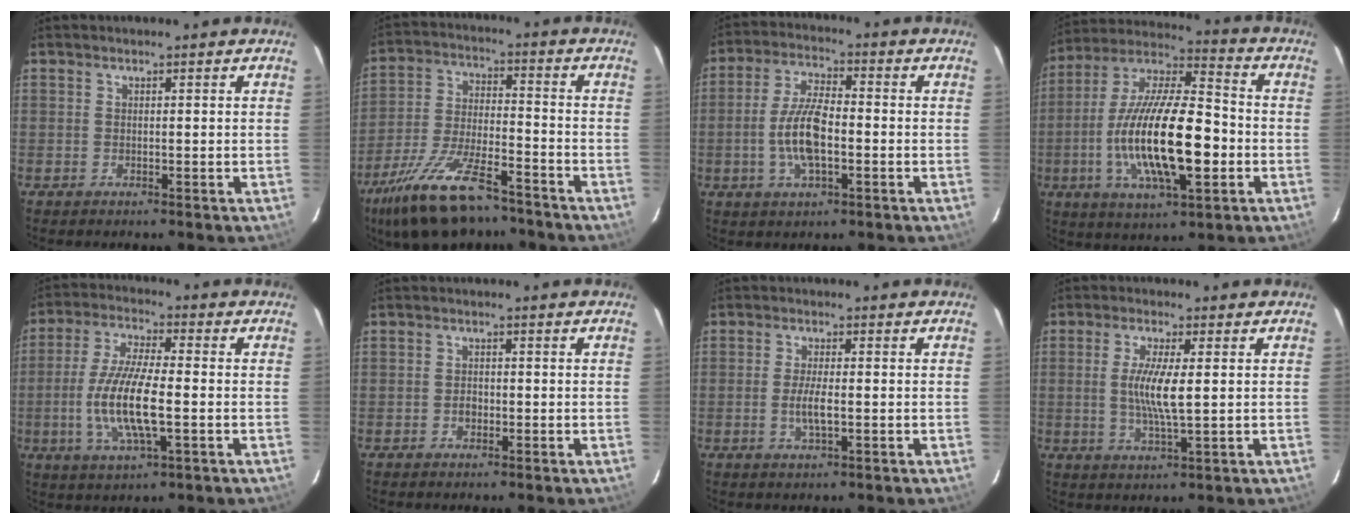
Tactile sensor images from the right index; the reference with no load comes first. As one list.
[{"total": 17.9, "force": [-13.0, 6.0, 10.7], "torque": [-0.222, -0.028, -0.227]}, {"total": 9.7, "force": [-2.1, 3.6, 8.7], "torque": [-0.179, 0.005, -0.040]}, {"total": 21.3, "force": [-4.5, 6.5, 19.8], "torque": [-0.380, -0.009, -0.084]}, {"total": 12.7, "force": [-2.5, 3.1, 12.0], "torque": [-0.248, -0.005, -0.050]}, {"total": 1.8, "force": [-0.6, 1.4, 0.9], "torque": [-0.017, 0.005, -0.009]}, {"total": 3.8, "force": [-0.9, 0.7, 3.6], "torque": [-0.072, -0.004, -0.016]}, {"total": 6.8, "force": [0.4, 0.9, 6.8], "torque": [-0.131, -0.005, 0.006]}]